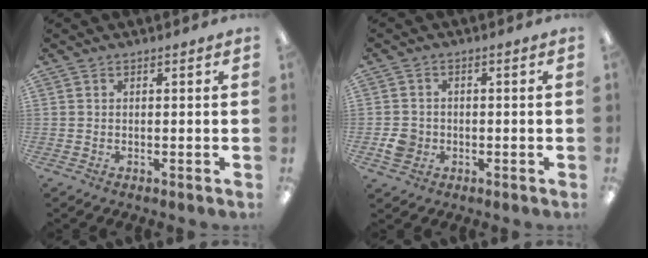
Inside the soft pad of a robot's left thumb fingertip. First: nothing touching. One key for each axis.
{"total": 4.2, "fx": -1.1, "fy": 3.7, "fz": 1.7, "tx": -0.024, "ty": 0.001, "tz": -0.020}